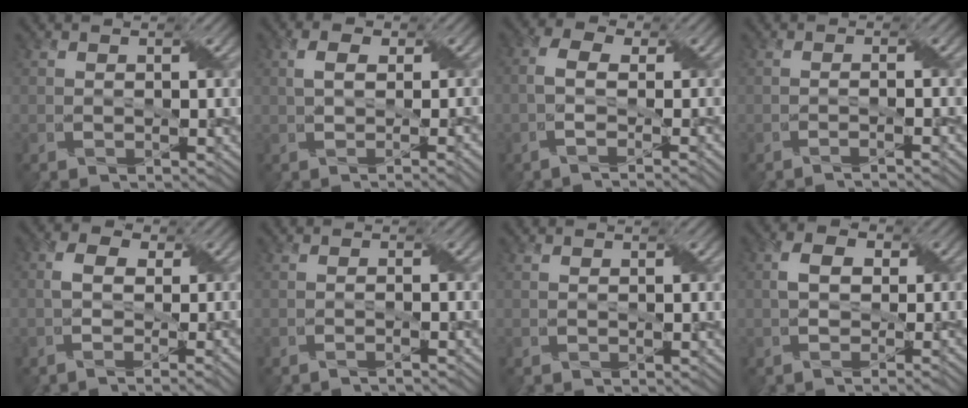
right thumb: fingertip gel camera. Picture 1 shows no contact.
{"total": 4.5, "force": [0.2, 1.9, 4.1], "torque": [-0.052, 0.012, 0.001]}
{"total": 3.6, "force": [-1.1, 1.1, 3.3], "torque": [-0.058, 0.005, -0.033]}
{"total": 1.8, "force": [-1.2, 0.1, 1.4], "torque": [-0.016, 0.004, -0.035]}
{"total": 4.1, "force": [-0.9, 1.5, 3.6], "torque": [-0.060, 0.000, -0.022]}
{"total": 1.5, "force": [-0.9, 0.1, 1.2], "torque": [-0.012, 0.003, -0.027]}
{"total": 0.0}
{"total": 3.7, "force": [-0.6, 2.0, 3.0], "torque": [-0.051, -0.001, -0.014]}